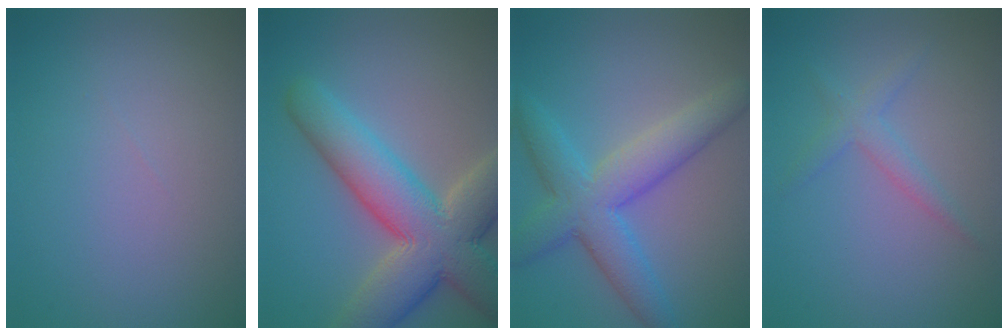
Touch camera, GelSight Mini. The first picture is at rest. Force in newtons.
{"total": 10.3, "press": 10.2, "slide": 1.0}
{"total": 6.4, "press": 6.4, "slide": 0.1}
{"total": 1.9, "press": 1.9, "slide": 0.1}